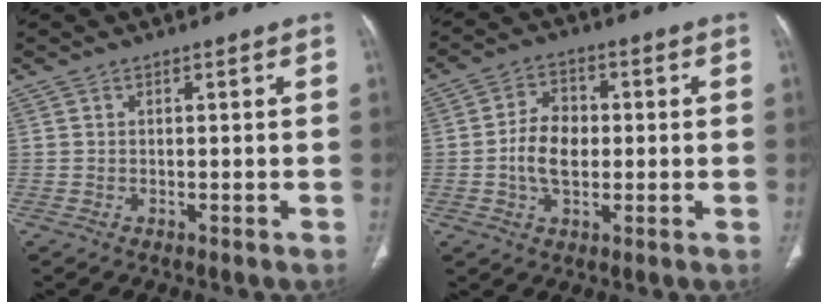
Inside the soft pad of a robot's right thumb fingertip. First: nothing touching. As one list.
[{"total": 7.5, "force": [-0.6, 5.0, 5.6], "torque": [-0.093, 0.012, -0.015]}]